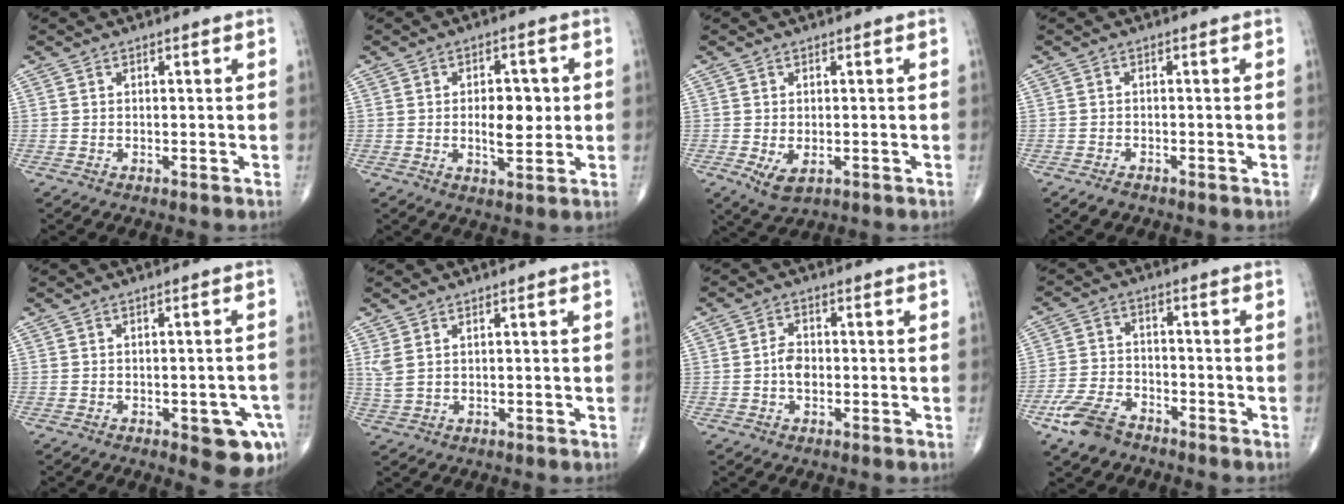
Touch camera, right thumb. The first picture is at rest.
{"total": 7.2, "force": [0.2, 3.6, 6.2], "torque": [-0.075, -0.003, 0.006]}
{"total": 4.1, "force": [-1.1, 2.2, 3.2], "torque": [-0.058, -0.010, -0.010]}
{"total": 1.6, "force": [-1.2, 0.7, 0.8], "torque": [-0.018, 0.000, -0.021]}
{"total": 8.1, "force": [-3.3, 3.2, 6.7], "torque": [-0.057, 0.009, -0.033]}
{"total": 2.8, "force": [1.2, 1.1, 2.2], "torque": [-0.059, 0.004, 0.035]}
{"total": 3.4, "force": [-0.5, 2.2, 2.5], "torque": [-0.040, 0.008, -0.013]}
{"total": 8.2, "force": [-5.7, 4.3, 3.9], "torque": [-0.082, 0.018, -0.113]}